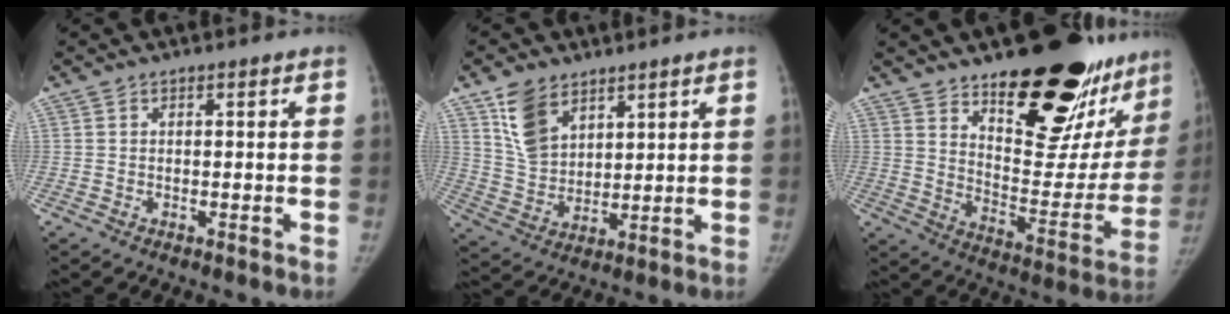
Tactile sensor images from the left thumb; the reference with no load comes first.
{"total": 9.5, "force": [5.6, 5.9, 4.9], "torque": [-0.071, -0.026, 0.118]}
{"total": 28.0, "force": [19.2, 10.9, 17.1], "torque": [-0.198, -0.117, 0.276]}